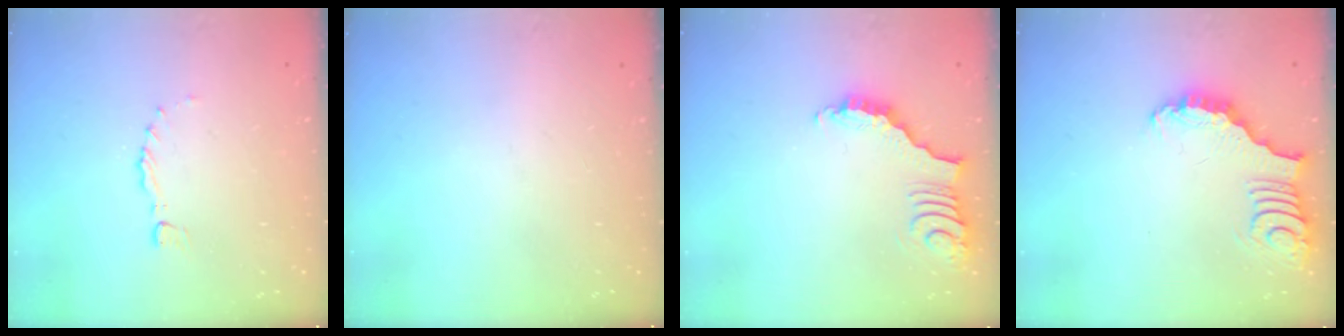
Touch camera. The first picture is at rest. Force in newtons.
{"total": 0.0}
{"total": 3.9, "press": 3.9, "slide": 0.7}
{"total": 3.5, "press": 3.5, "slide": 0.5}